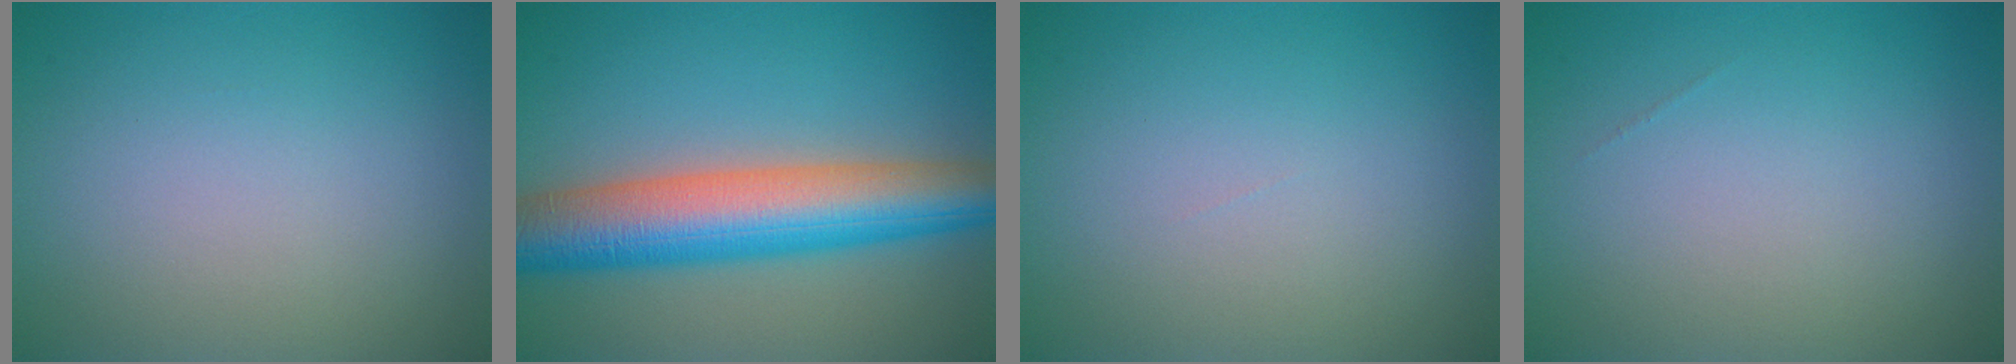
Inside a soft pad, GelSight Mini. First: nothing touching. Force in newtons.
{"total": 10.1, "press": 10.1, "slide": 0.3}
{"total": 0.0}
{"total": 0.0}